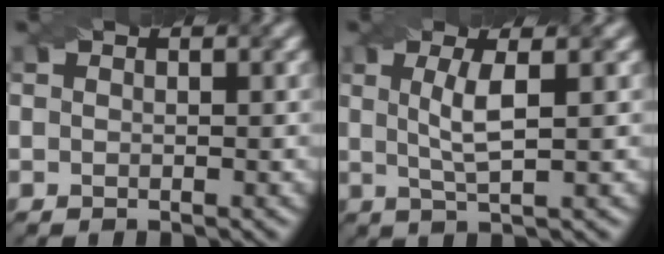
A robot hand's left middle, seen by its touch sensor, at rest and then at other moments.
{"total": 3.4, "force": [0.7, 0.7, 3.3], "torque": [-0.066, 0.001, 0.014]}